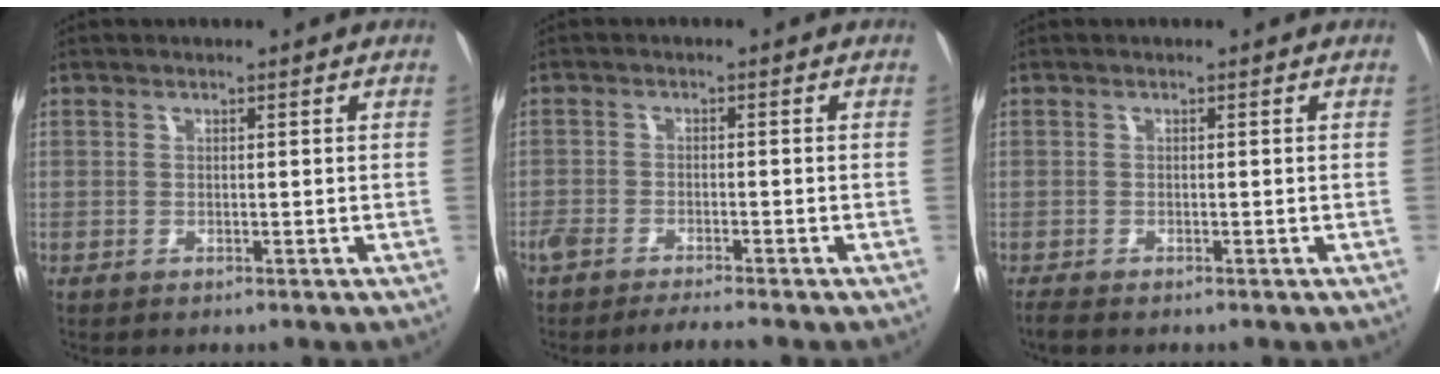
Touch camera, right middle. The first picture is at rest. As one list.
[{"total": 4.8, "force": [-4.2, 0.1, 2.2], "torque": [-0.036, -0.007, -0.072]}, {"total": 1.3, "force": [-1.2, 0.1, 0.6], "torque": [-0.018, -0.007, -0.022]}]